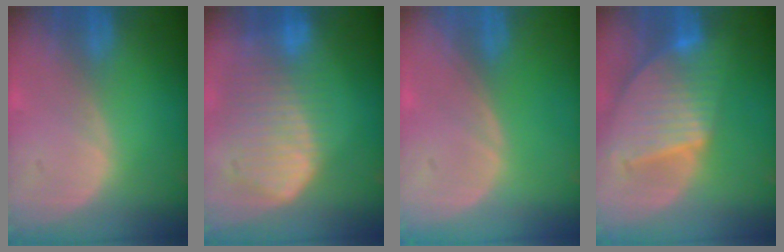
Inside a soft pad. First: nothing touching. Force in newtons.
{"total": 10.1, "press": 8.7, "slide": 5.2}
{"total": 0.0}
{"total": 9.6, "press": 8.3, "slide": 4.8}